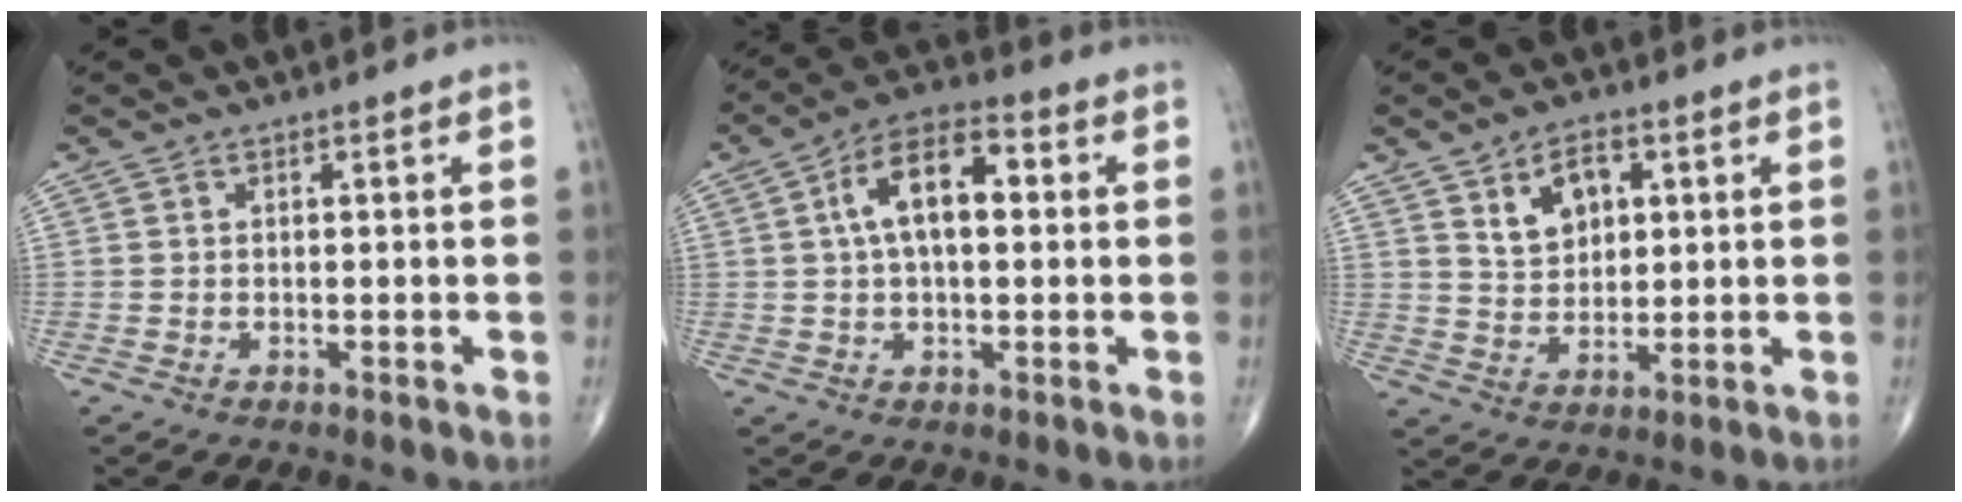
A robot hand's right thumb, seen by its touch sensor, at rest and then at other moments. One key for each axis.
{"total": 11.1, "fx": 1.9, "fy": 5.6, "fz": 9.4, "tx": -0.159, "ty": 0.026, "tz": 0.023}
{"total": 7.5, "fx": 3.2, "fy": 4.7, "fz": 4.8, "tx": -0.062, "ty": -0.015, "tz": 0.060}